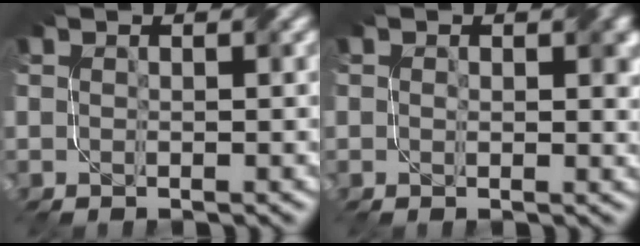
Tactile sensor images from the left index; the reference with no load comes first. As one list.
[{"total": 2.2, "force": [0.5, 1.3, 1.6], "torque": [-0.019, -0.003, 0.007]}]